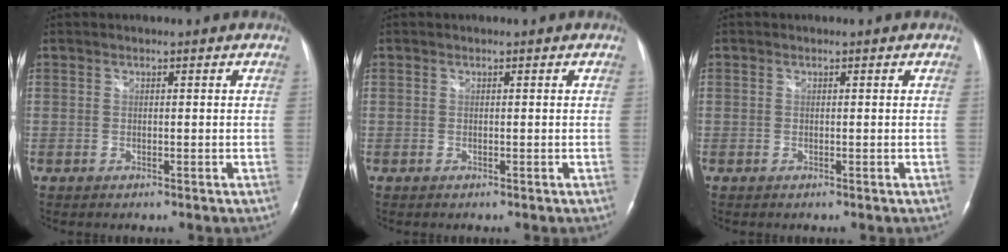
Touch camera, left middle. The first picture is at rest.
{"total": 0.0}
{"total": 0.0}